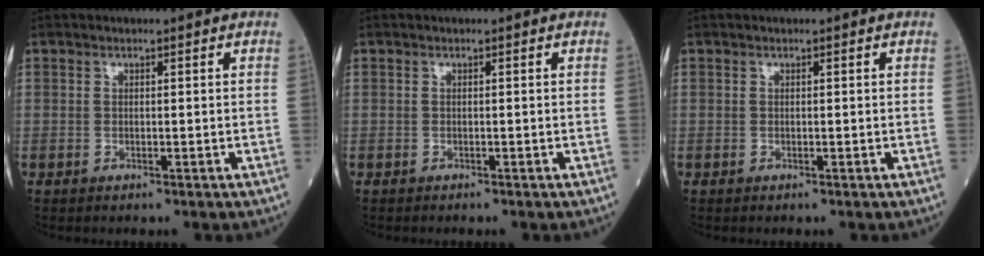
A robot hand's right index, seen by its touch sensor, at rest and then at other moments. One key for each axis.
{"total": 0.0}
{"total": 0.0}